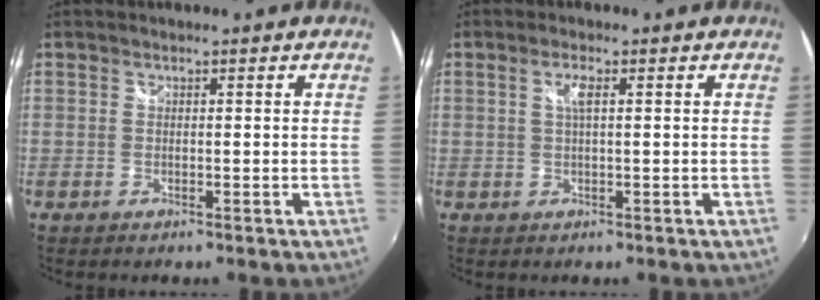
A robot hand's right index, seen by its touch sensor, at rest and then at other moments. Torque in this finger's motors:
{"motor_torque": [0.22, -0.05, 0.10, 0.06]}